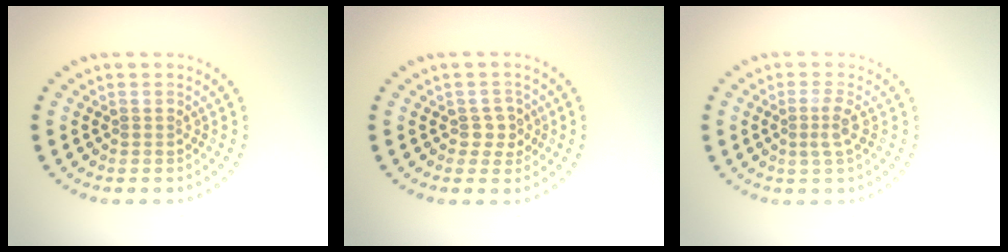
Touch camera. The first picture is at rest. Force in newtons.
{"total": 1.7, "press": 1.5, "slide": 0.8}
{"total": 1.8, "press": 1.3, "slide": 1.2}